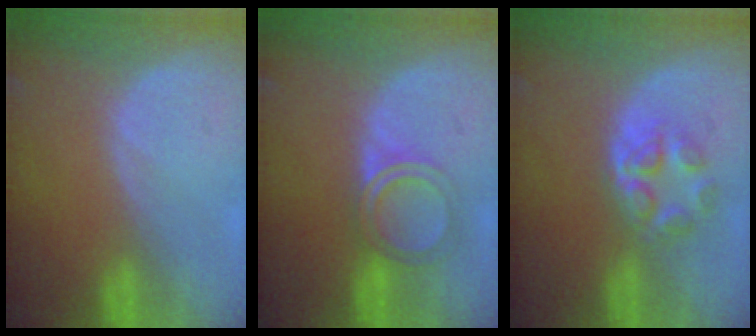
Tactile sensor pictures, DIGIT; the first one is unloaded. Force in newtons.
{"total": 4.8, "press": 4.6, "slide": 1.4}
{"total": 5.2, "press": 4.8, "slide": 2.0}